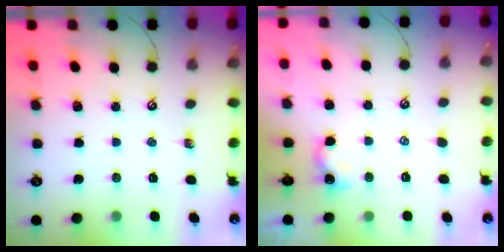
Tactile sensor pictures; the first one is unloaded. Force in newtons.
{"total": 2.9, "press": 2.9, "slide": 0.3}